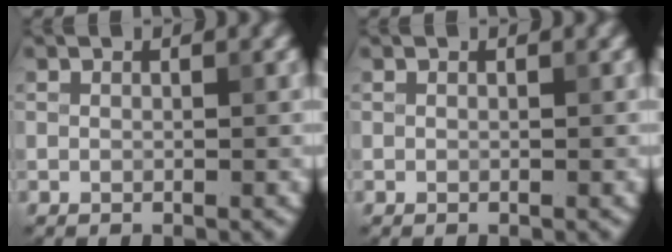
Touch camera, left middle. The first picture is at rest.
{"total": 0.0}